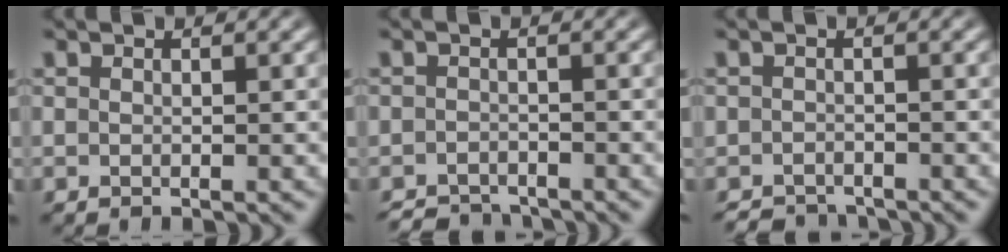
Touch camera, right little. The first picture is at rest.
{"total": 3.7, "force": [-3.6, 0.4, 0.0], "torque": [0.010, -0.022, -0.054]}
{"total": 3.2, "force": [-3.2, 0.4, -0.1], "torque": [0.008, -0.022, -0.046]}